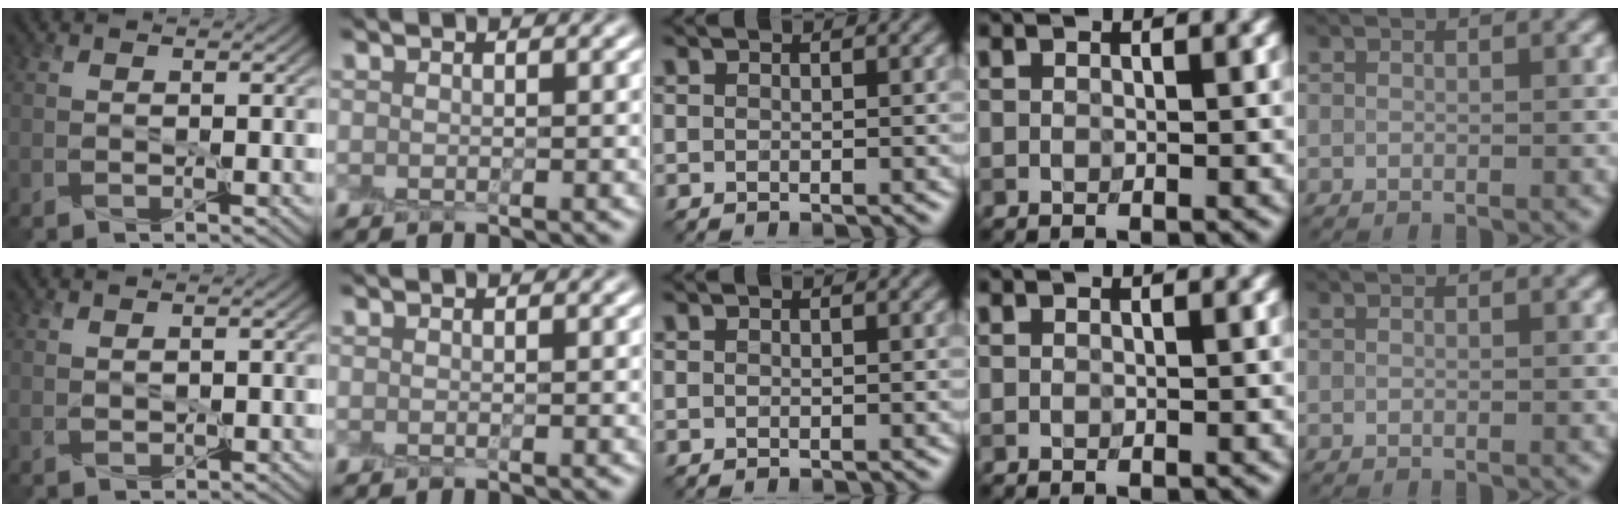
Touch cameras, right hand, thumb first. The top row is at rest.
{"thumb": {"total": 1.0, "force": [0.7, 0.5, 0.6], "torque": [-0.018, -0.001, 0.022]}}